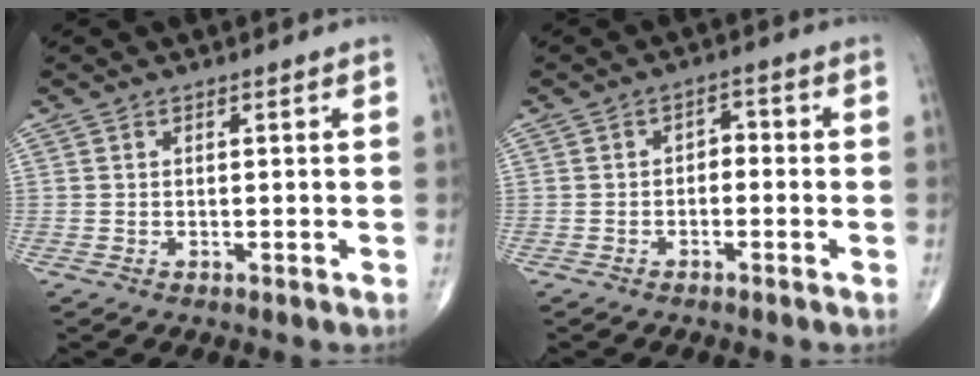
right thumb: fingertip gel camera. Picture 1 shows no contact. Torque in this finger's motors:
{"motor_torque": [-0.18, -0.01, -0.01, 0.15, 0.00]}